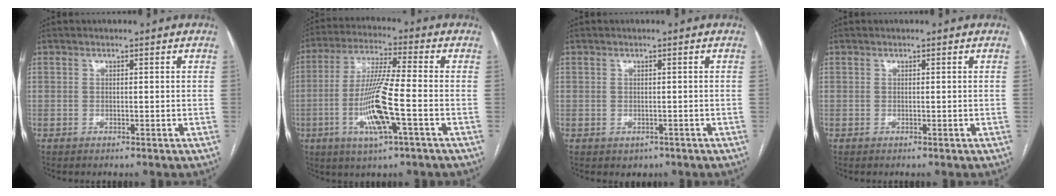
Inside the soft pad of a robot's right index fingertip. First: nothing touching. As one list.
[{"total": 12.0, "force": [-3.4, 0.6, 11.5], "torque": [-0.235, -0.008, -0.064]}, {"total": 1.7, "force": [-0.8, 1.5, 0.5], "torque": [-0.005, 0.001, -0.001]}, {"total": 0.0}]